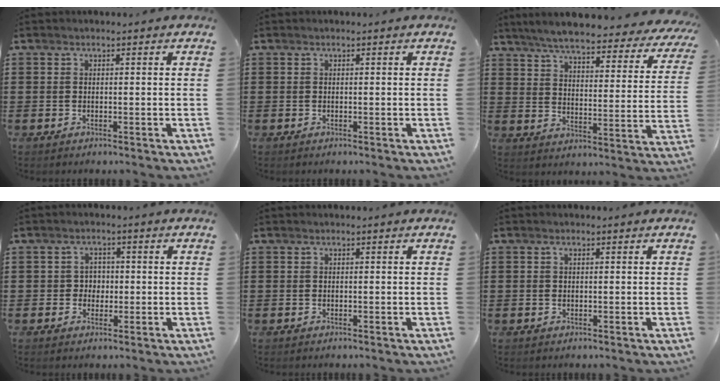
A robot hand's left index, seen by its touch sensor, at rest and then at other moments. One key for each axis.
{"total": 0.0}
{"total": 6.5, "fx": 5.9, "fy": 0.3, "fz": 2.6, "tx": -0.070, "ty": -0.042, "tz": 0.098}
{"total": 2.4, "fx": -0.3, "fy": 2.2, "fz": 1.0, "tx": -0.026, "ty": 0.007, "tz": -0.009}
{"total": 0.0}
{"total": 0.6, "fx": 0.2, "fy": 0.3, "fz": 0.6, "tx": -0.013, "ty": 0.001, "tz": 0.004}